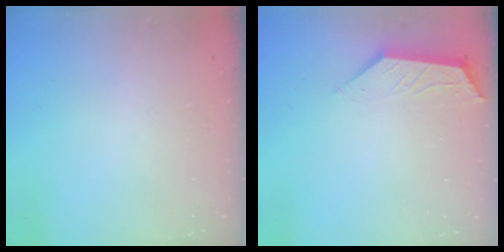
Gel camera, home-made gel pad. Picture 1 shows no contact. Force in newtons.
{"total": 3.0, "press": 2.9, "slide": 0.5}